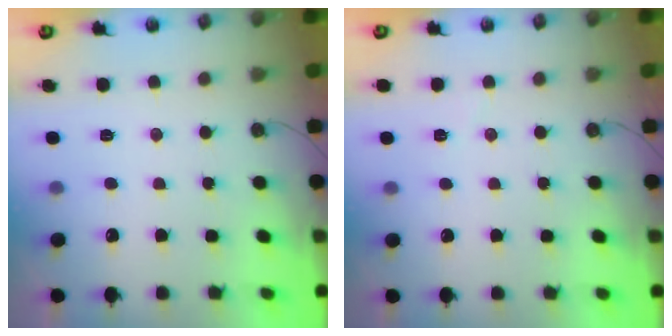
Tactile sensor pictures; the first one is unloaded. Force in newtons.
{"total": 2.6, "press": 2.5, "slide": 0.8}